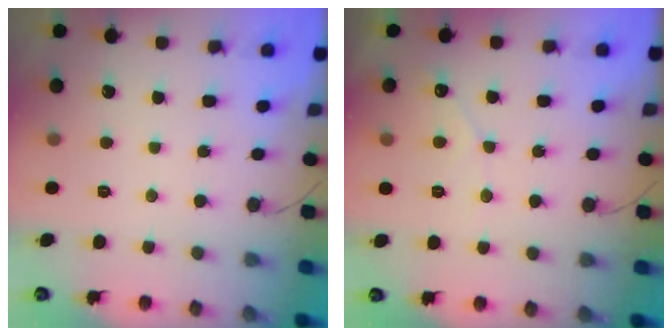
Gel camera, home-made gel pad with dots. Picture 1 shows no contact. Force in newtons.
{"total": 3.1, "press": 3.1, "slide": 0.1}